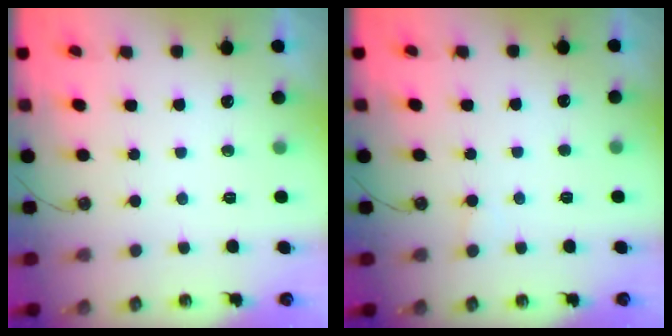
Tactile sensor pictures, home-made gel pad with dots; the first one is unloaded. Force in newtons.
{"total": 4.1, "press": 4.1, "slide": 0.4}